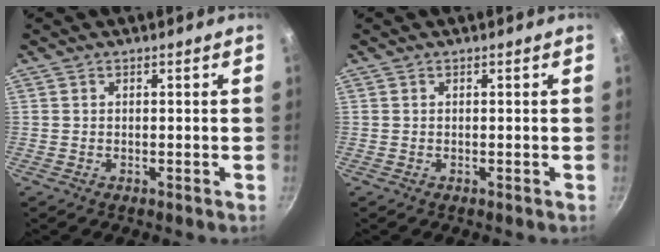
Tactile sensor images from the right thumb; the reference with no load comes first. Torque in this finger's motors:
{"motor_torque": [0.00, 0.00, -0.32, 0.32, 0.00]}